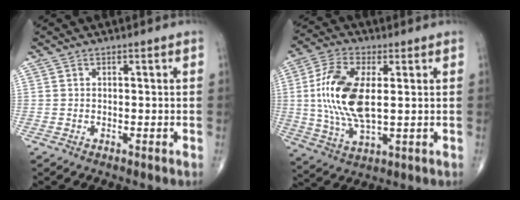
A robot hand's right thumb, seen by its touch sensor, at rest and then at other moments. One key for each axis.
{"total": 14.6, "fx": 1.4, "fy": 6.7, "fz": 12.9, "tx": -0.271, "ty": -0.006, "tz": 0.028}